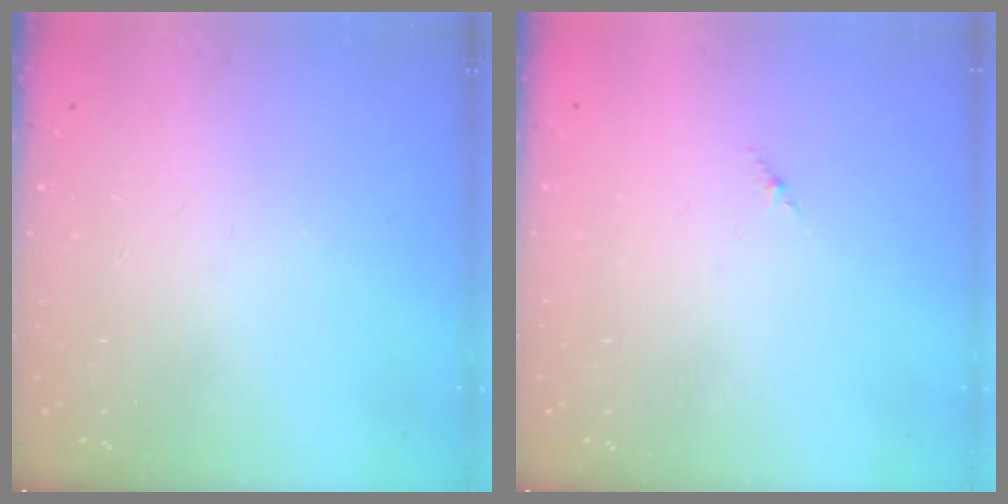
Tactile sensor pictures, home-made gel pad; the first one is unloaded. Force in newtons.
{"total": 1.8, "press": 1.7, "slide": 0.6}